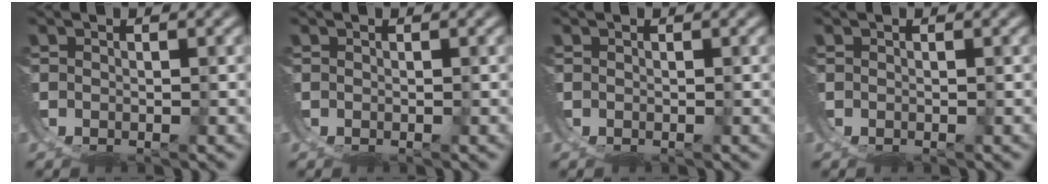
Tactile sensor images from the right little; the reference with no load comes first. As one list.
[{"total": 0.0}, {"total": 0.0}, {"total": 0.0}]